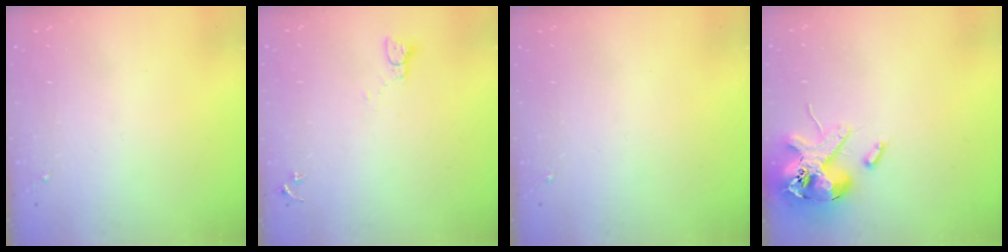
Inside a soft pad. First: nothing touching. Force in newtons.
{"total": 2.1, "press": 2.1, "slide": 0.2}
{"total": 0.0}
{"total": 14.4, "press": 14.2, "slide": 2.4}